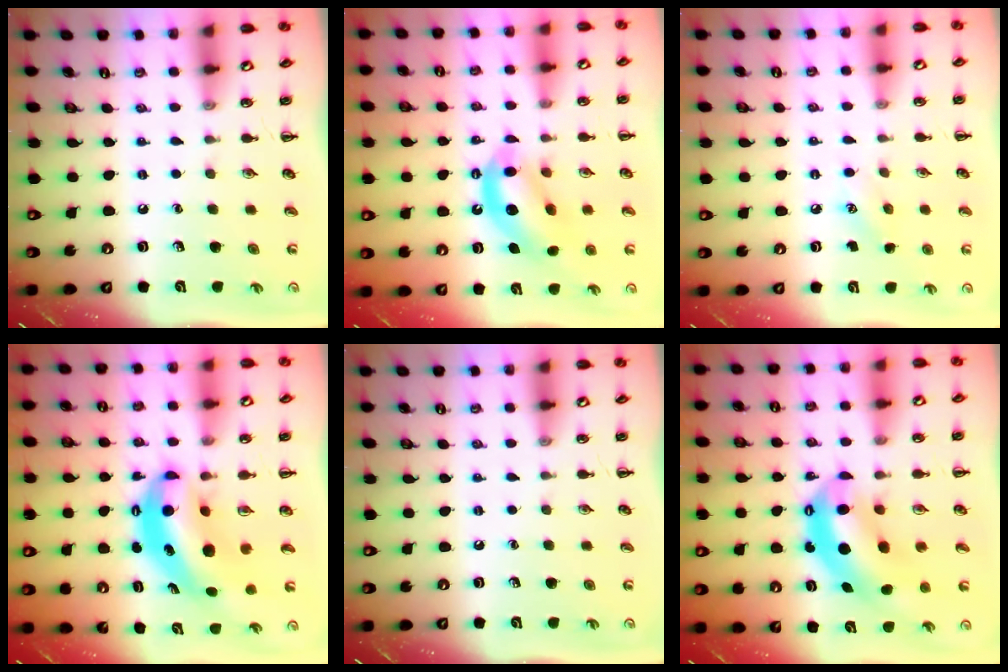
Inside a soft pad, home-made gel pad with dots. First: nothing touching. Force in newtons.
{"total": 10.5, "press": 10.1, "slide": 2.9}
{"total": 6.1, "press": 5.9, "slide": 1.5}
{"total": 8.9, "press": 8.6, "slide": 2.1}
{"total": 0.0}
{"total": 10.6, "press": 10.3, "slide": 2.6}